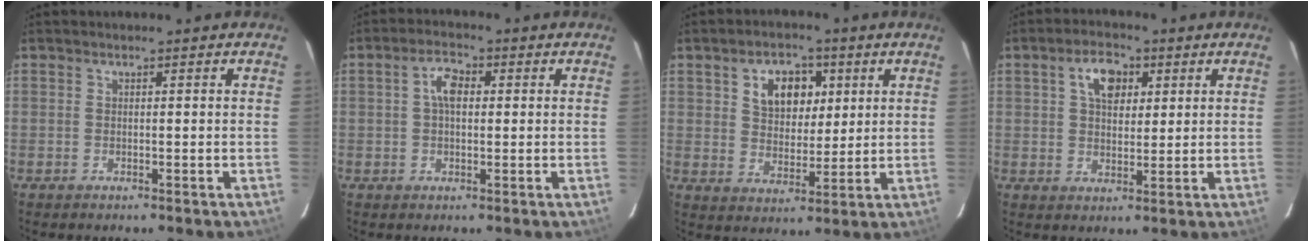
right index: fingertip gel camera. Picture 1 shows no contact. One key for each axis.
{"total": 4.2, "fx": 0.7, "fy": 2.3, "fz": 3.4, "tx": -0.064, "ty": 0.014, "tz": 0.012}
{"total": 8.9, "fx": 3.4, "fy": 6.2, "fz": 5.4, "tx": -0.096, "ty": 0.019, "tz": 0.063}
{"total": 6.4, "fx": 2.5, "fy": 3.9, "fz": 4.4, "tx": -0.073, "ty": 0.021, "tz": 0.045}